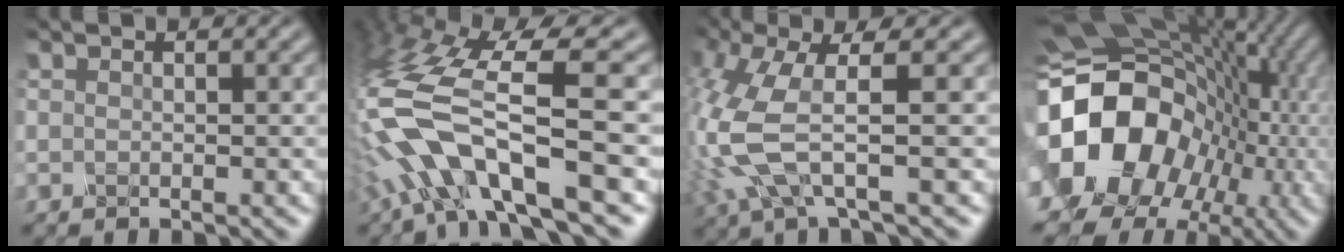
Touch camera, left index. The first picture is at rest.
{"total": 12.7, "force": [-3.8, 4.0, 11.5], "torque": [-0.239, 0.003, -0.068]}
{"total": 7.8, "force": [-1.4, 2.4, 7.2], "torque": [-0.203, -0.009, -0.031]}
{"total": 19.1, "force": [-3.7, 15.7, 10.3], "torque": [-0.208, -0.025, -0.061]}